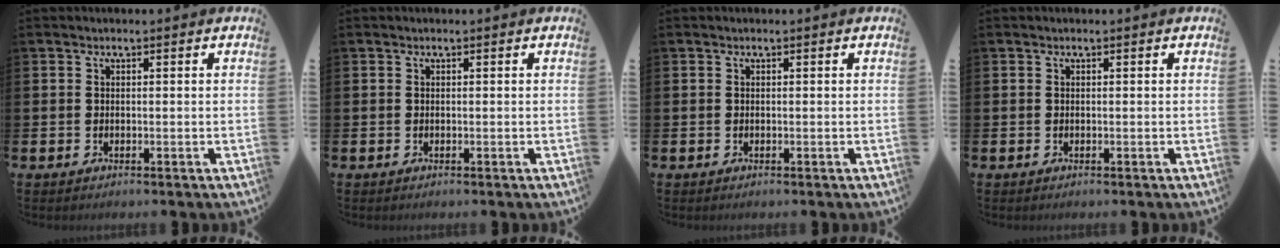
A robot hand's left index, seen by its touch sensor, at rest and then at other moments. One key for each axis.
{"total": 0.0}
{"total": 0.0}
{"total": 0.0}